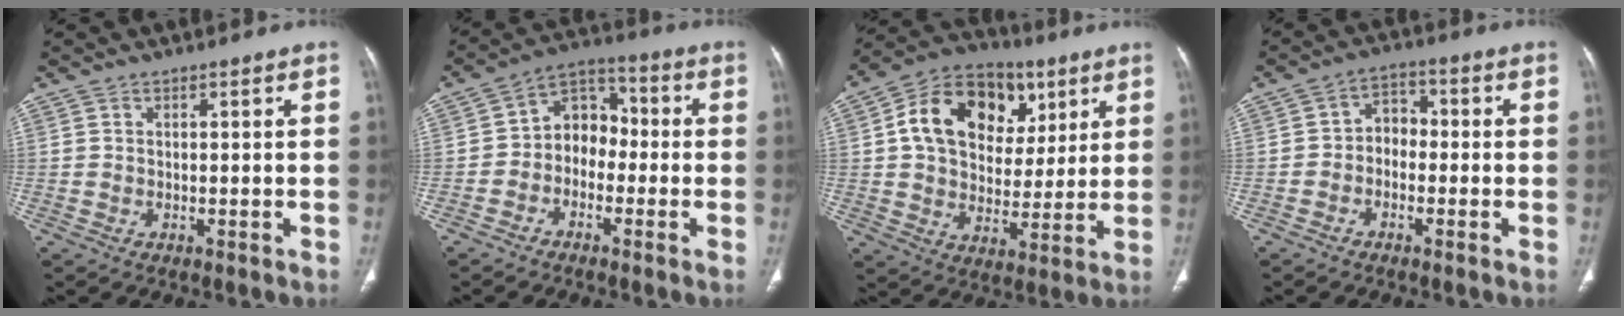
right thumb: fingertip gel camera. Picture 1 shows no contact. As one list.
[{"total": 8.2, "force": [-1.7, 6.5, 4.7], "torque": [-0.039, 0.042, -0.049]}, {"total": 19.0, "force": [6.3, 13.9, 11.3], "torque": [-0.157, 0.004, 0.101]}, {"total": 4.7, "force": [-1.2, 3.6, 2.7], "torque": [-0.023, 0.028, -0.034]}]